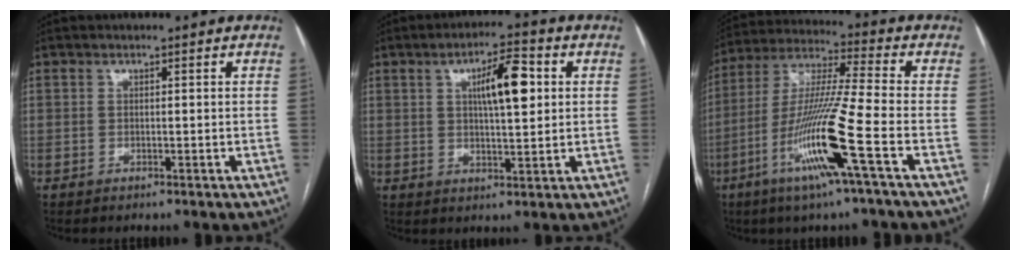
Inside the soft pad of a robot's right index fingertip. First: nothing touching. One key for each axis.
{"total": 8.2, "fx": 2.2, "fy": 1.9, "fz": 7.7, "tx": -0.128, "ty": 0.012, "tz": 0.037}
{"total": 15.5, "fx": -6.2, "fy": -1.2, "fz": 14.2, "tx": -0.288, "ty": -0.018, "tz": -0.122}